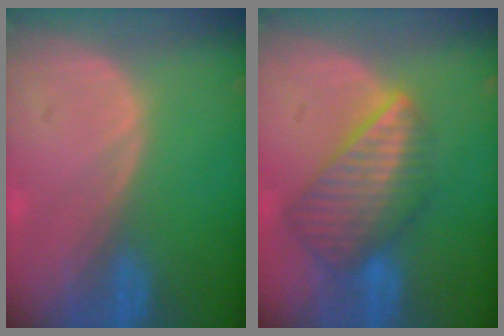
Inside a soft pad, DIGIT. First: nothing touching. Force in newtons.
{"total": 8.6, "press": 7.6, "slide": 4.0}